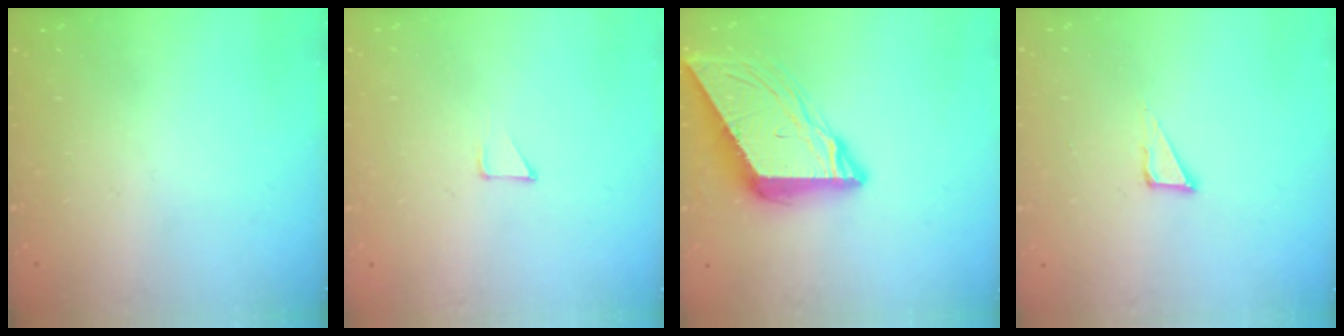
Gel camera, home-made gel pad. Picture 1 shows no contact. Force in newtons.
{"total": 2.8, "press": 2.8, "slide": 0.2}
{"total": 10.0, "press": 10.0, "slide": 0.8}
{"total": 4.8, "press": 4.8, "slide": 0.4}